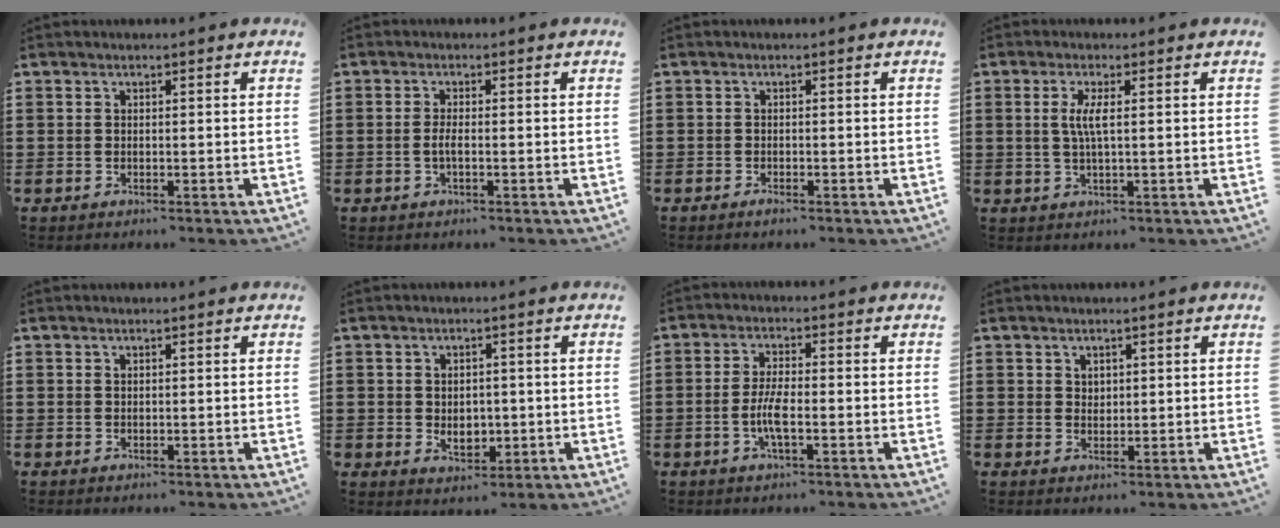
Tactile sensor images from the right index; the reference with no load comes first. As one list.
[{"total": 1.9, "force": [-0.5, 0.2, 1.8], "torque": [-0.041, -0.003, -0.012]}, {"total": 0.8, "force": [-0.7, 0.0, 0.3], "torque": [-0.011, -0.008, -0.012]}, {"total": 3.5, "force": [0.3, 0.4, 3.4], "torque": [-0.074, -0.007, 0.001]}, {"total": 0.0}, {"total": 2.9, "force": [-0.1, 2.3, 1.7], "torque": [-0.030, 0.003, -0.005]}, {"total": 4.5, "force": [-1.3, 1.1, 4.2], "torque": [-0.094, -0.005, -0.029]}, {"total": 1.5, "force": [1.1, 1.0, 0.3], "torque": [-0.008, 0.004, 0.020]}]